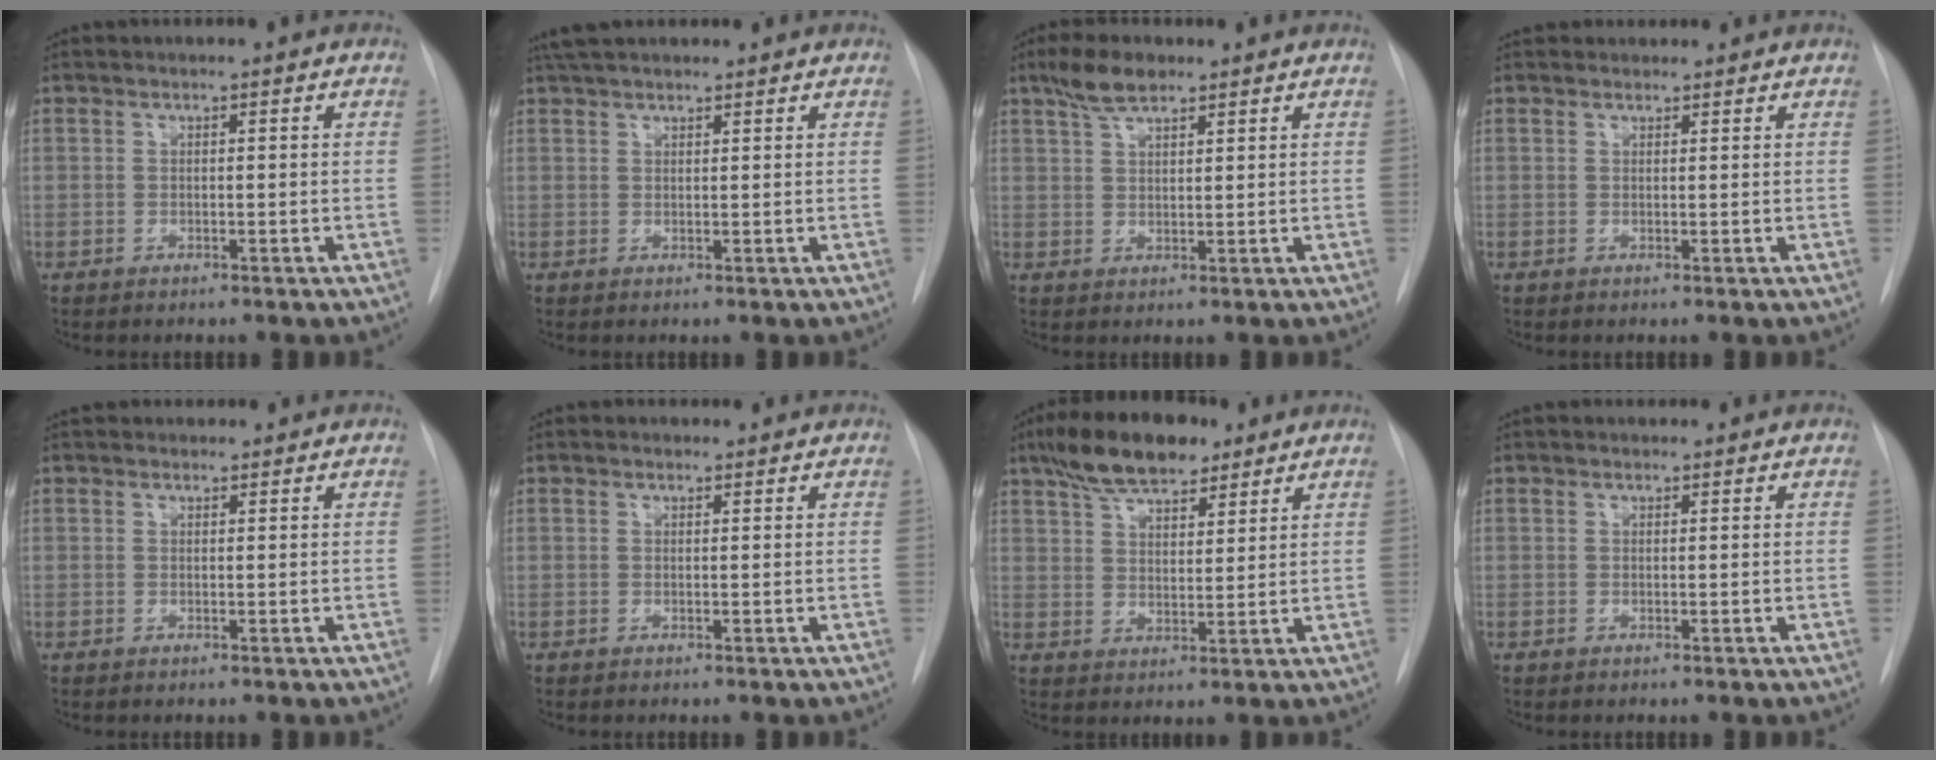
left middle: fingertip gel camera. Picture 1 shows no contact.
{"total": 5.8, "force": [5.0, 1.6, 2.5], "torque": [-0.037, 0.037, 0.086]}
{"total": 4.8, "force": [3.5, 1.6, 2.8], "torque": [-0.060, 0.011, 0.067]}
{"total": 2.6, "force": [2.4, 0.9, 0.1], "torque": [0.005, 0.024, 0.035]}
{"total": 3.2, "force": [3.0, 1.1, 0.5], "torque": [-0.002, 0.029, 0.044]}
{"total": 0.9, "force": [0.8, 0.4, -0.1], "torque": [-0.003, 0.007, 0.010]}
{"total": 10.7, "force": [7.9, 4.1, 6.0], "torque": [-0.108, 0.019, 0.138]}
{"total": 1.2, "force": [1.2, 0.4, 0.1], "torque": [-0.004, 0.015, 0.019]}